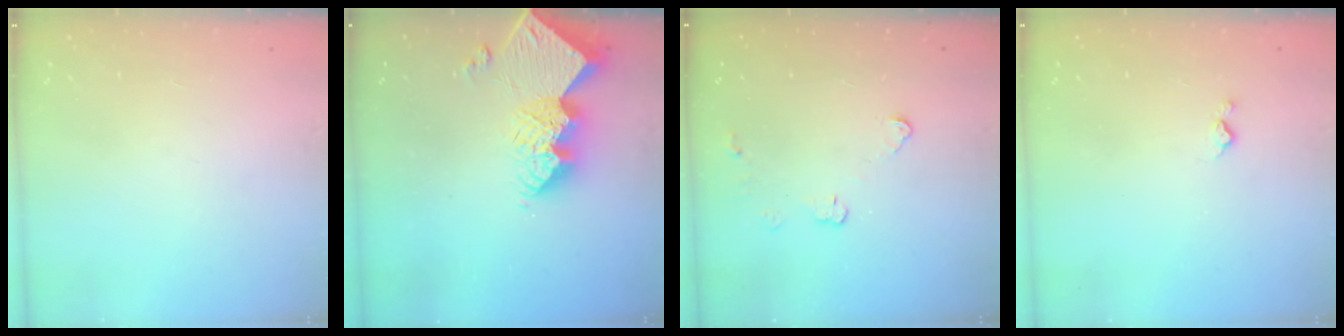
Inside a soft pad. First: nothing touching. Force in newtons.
{"total": 16.7, "press": 16.6, "slide": 1.4}
{"total": 3.6, "press": 3.6, "slide": 0.4}
{"total": 3.0, "press": 3.0, "slide": 0.5}